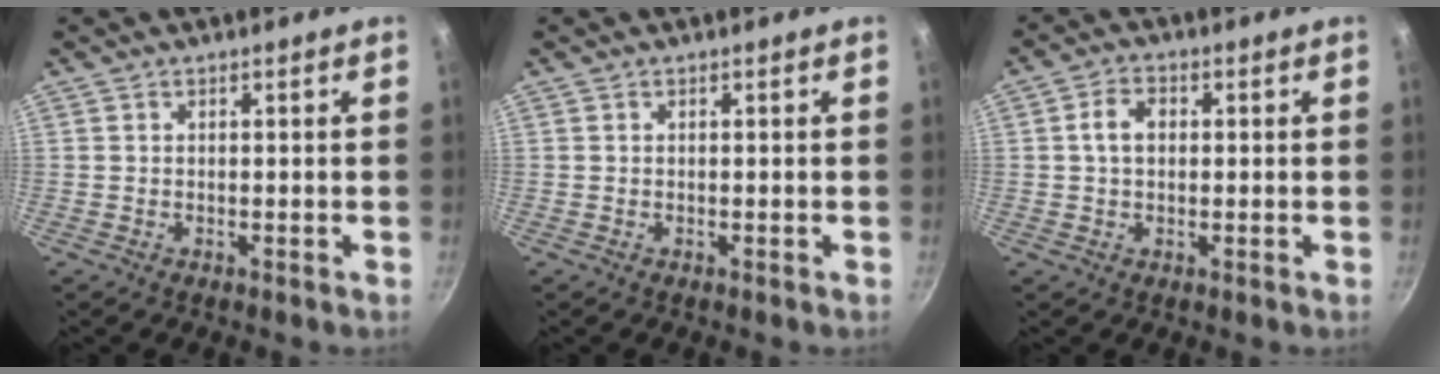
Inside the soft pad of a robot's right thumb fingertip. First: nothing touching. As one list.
[{"total": 0.0}, {"total": 4.6, "force": [0.5, 3.3, 3.2], "torque": [-0.045, 0.012, 0.003]}]